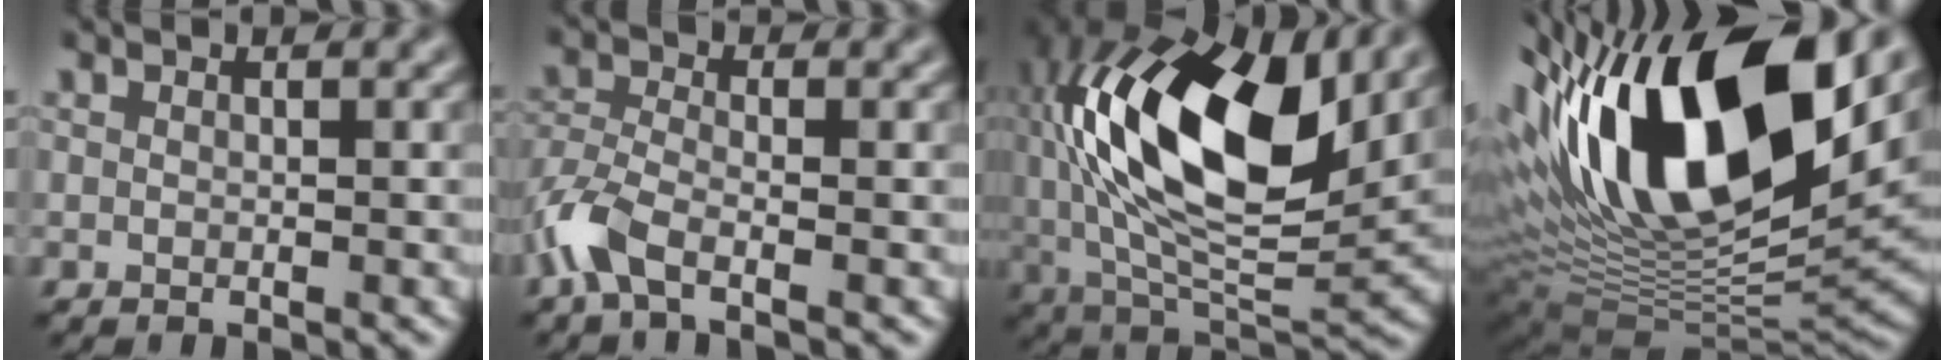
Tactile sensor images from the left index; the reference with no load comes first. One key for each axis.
{"total": 3.7, "fx": -2.4, "fy": 1.1, "fz": 2.6, "tx": -0.068, "ty": -0.004, "tz": -0.065}
{"total": 15.8, "fx": 4.1, "fy": 7.2, "fz": 13.5, "tx": -0.247, "ty": 0.010, "tz": 0.065}
{"total": 17.6, "fx": 5.0, "fy": 7.5, "fz": 15.1, "tx": -0.263, "ty": 0.011, "tz": 0.075}